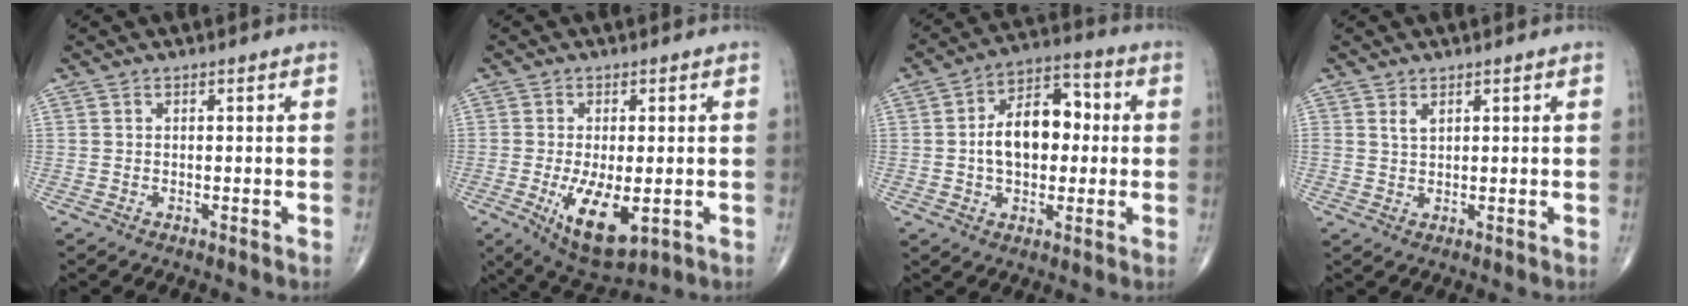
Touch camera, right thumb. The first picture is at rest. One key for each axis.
{"total": 10.6, "fx": -2.9, "fy": 4.5, "fz": 9.2, "tx": -0.154, "ty": -0.020, "tz": -0.035}
{"total": 13.0, "fx": 0.3, "fy": 8.2, "fz": 10.1, "tx": -0.136, "ty": 0.029, "tz": -0.003}
{"total": 1.6, "fx": 1.0, "fy": 0.8, "fz": 1.0, "tx": -0.014, "ty": -0.003, "tz": 0.022}